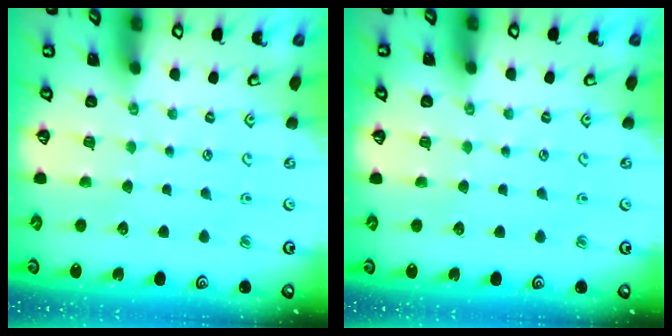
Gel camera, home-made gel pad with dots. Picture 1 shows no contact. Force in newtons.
{"total": 0.0}